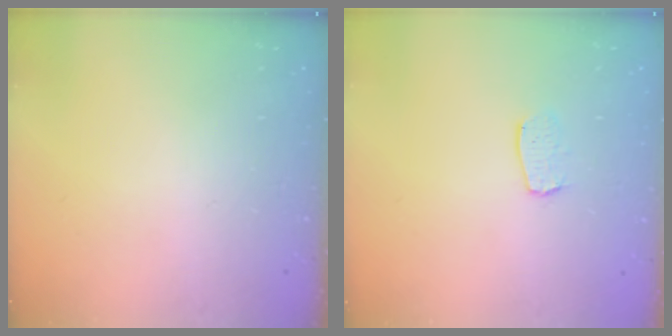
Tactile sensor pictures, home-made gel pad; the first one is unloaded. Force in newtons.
{"total": 5.8, "press": 5.8, "slide": 0.4}